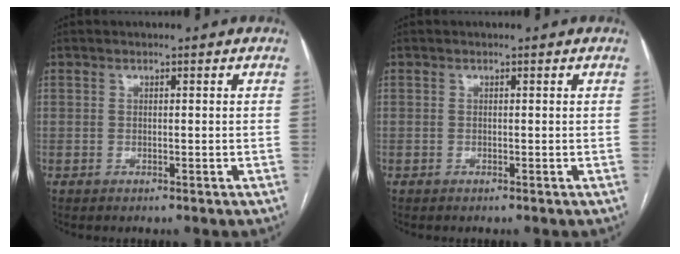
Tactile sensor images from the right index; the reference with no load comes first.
{"total": 0.0}